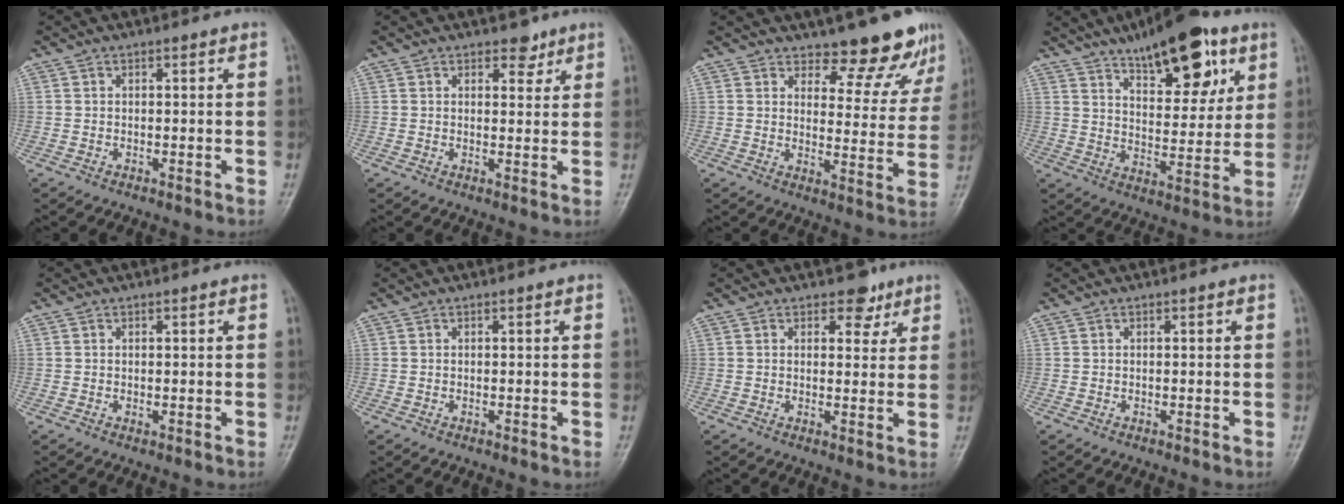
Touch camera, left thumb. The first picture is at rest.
{"total": 3.1, "force": [2.3, 1.7, 1.2], "torque": [0.002, -0.015, 0.034]}
{"total": 10.9, "force": [8.7, 4.0, 5.2], "torque": [-0.028, -0.068, 0.119]}
{"total": 18.2, "force": [10.6, 7.3, 12.9], "torque": [-0.142, -0.041, 0.165]}
{"total": 0.6, "force": [0.2, 0.3, 0.5], "torque": [-0.005, -0.002, 0.005]}
{"total": 0.0}
{"total": 3.5, "force": [2.5, 2.1, 1.3], "torque": [0.004, -0.014, 0.035]}
{"total": 0.0}